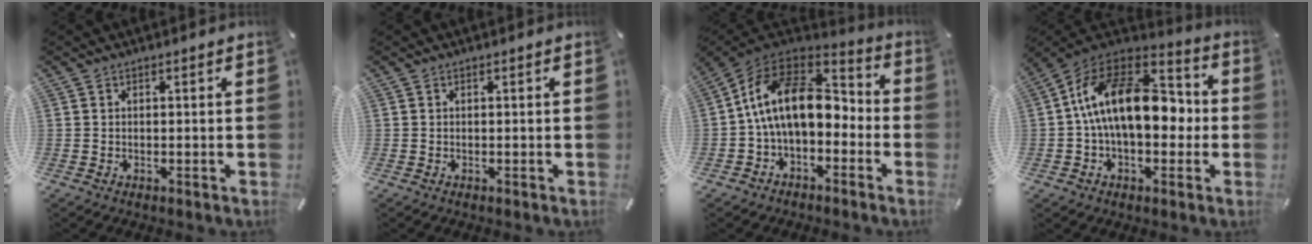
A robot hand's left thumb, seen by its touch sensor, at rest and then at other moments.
{"total": 0.0}
{"total": 17.2, "force": [0.5, 11.3, 12.9], "torque": [-0.244, 0.014, 0.005]}
{"total": 20.9, "force": [0.9, 12.7, 16.6], "torque": [-0.291, 0.017, 0.012]}